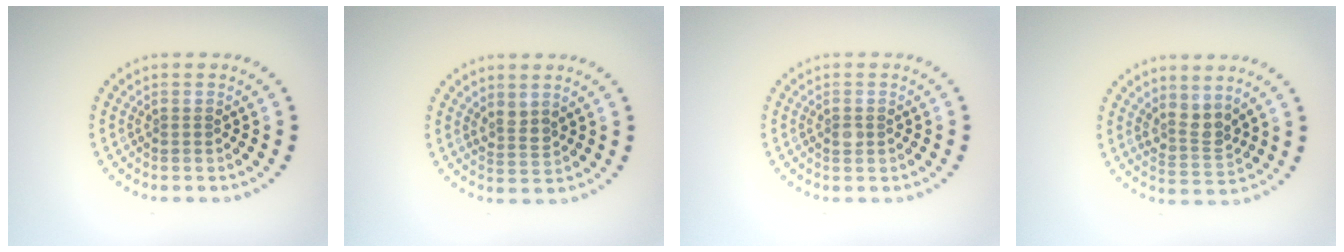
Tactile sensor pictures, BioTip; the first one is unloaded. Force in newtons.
{"total": 1.5, "press": 1.2, "slide": 0.9}
{"total": 1.0, "press": 1.0, "slide": 0.0}
{"total": 2.4, "press": 1.9, "slide": 1.5}